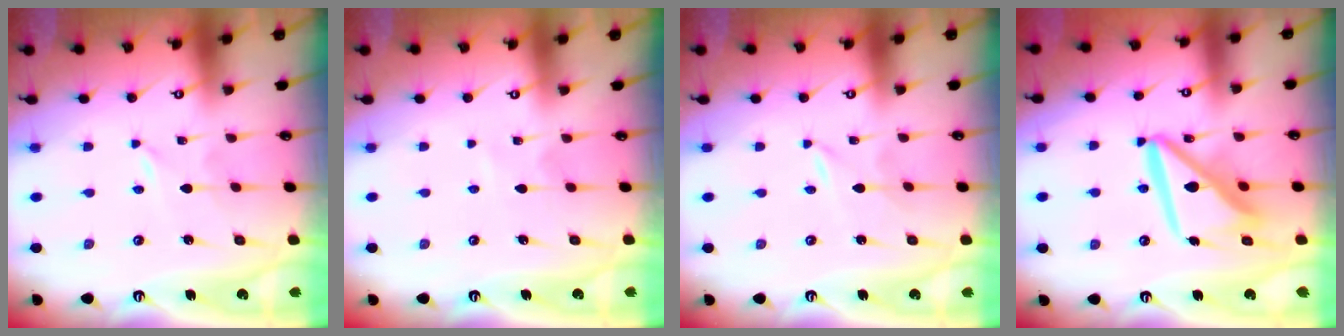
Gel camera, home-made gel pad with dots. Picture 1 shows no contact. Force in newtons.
{"total": 1.4, "press": 1.3, "slide": 0.1}
{"total": 0.0}
{"total": 14.1, "press": 13.9, "slide": 1.7}